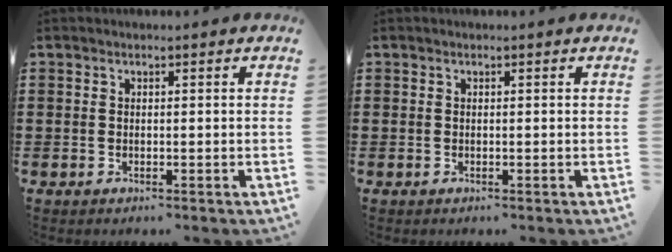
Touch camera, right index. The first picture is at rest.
{"total": 0.0}